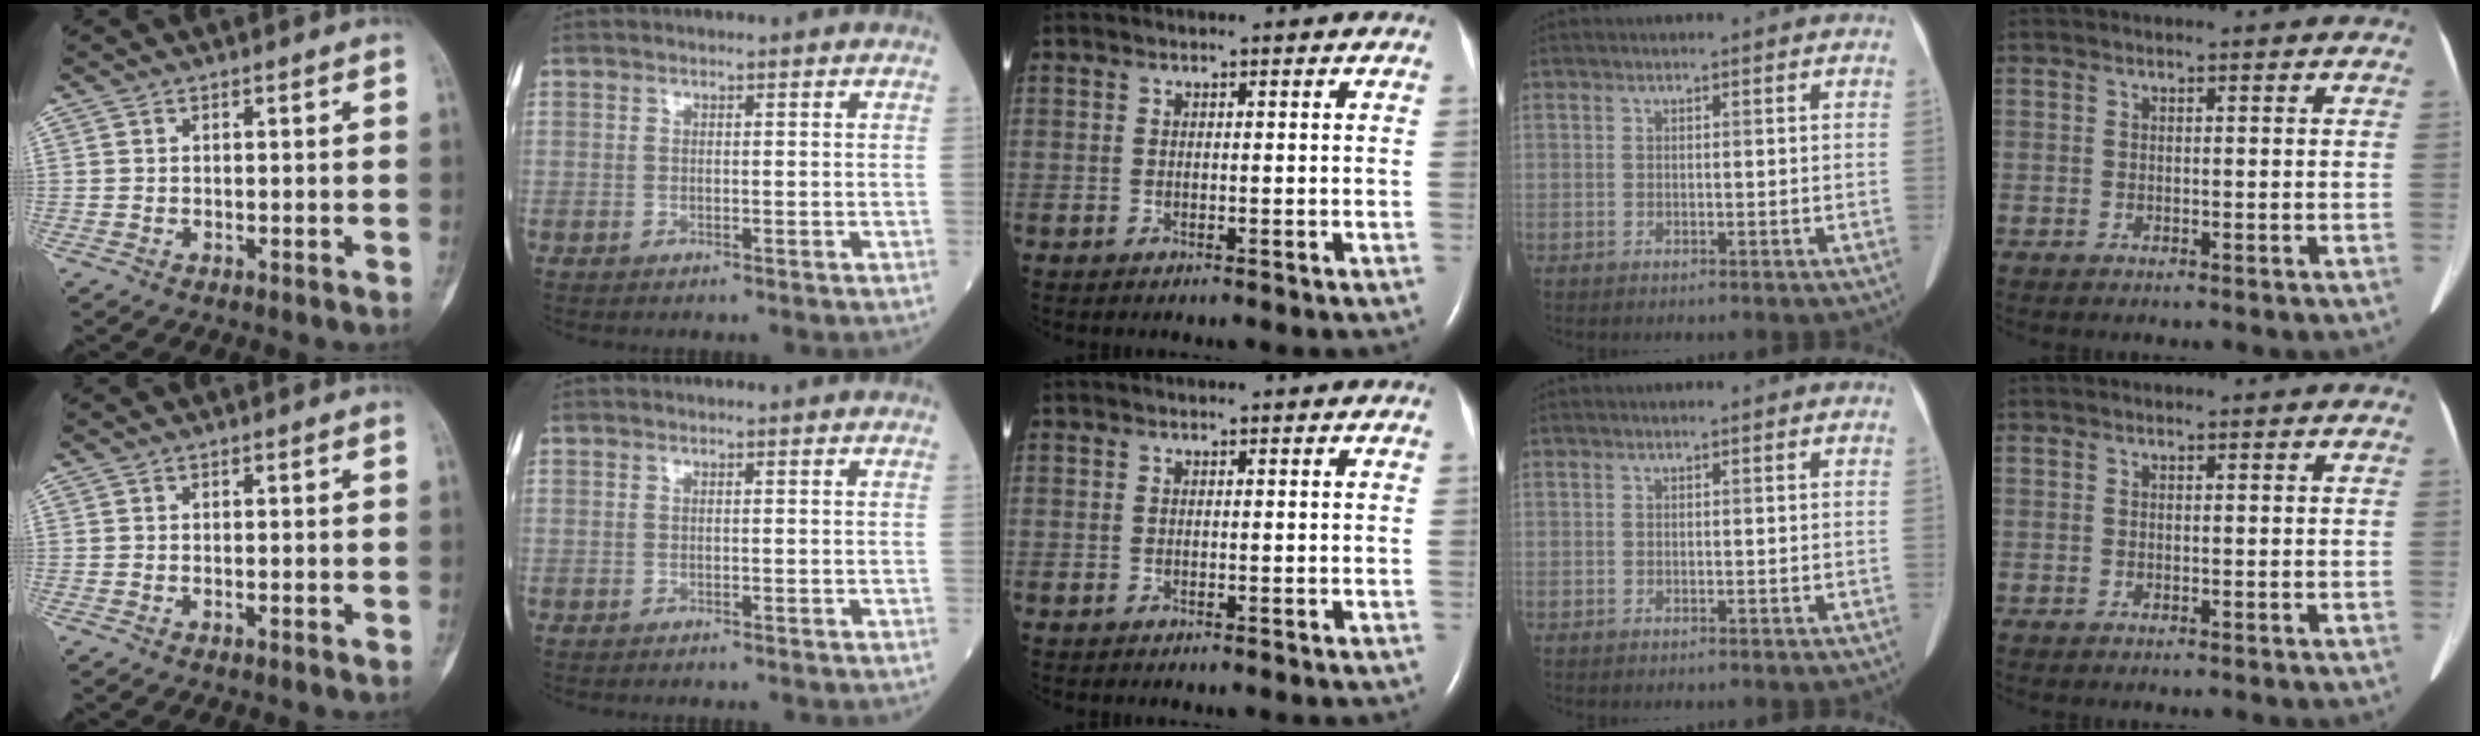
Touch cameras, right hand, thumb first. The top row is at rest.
{"thumb": {"total": 0.6, "force": [-0.3, 0.1, 0.5], "torque": [-0.008, 0.000, -0.004]}, "index": {"total": 0.7, "force": [-0.7, 0.1, 0.3], "torque": [-0.003, 0.000, -0.008]}}